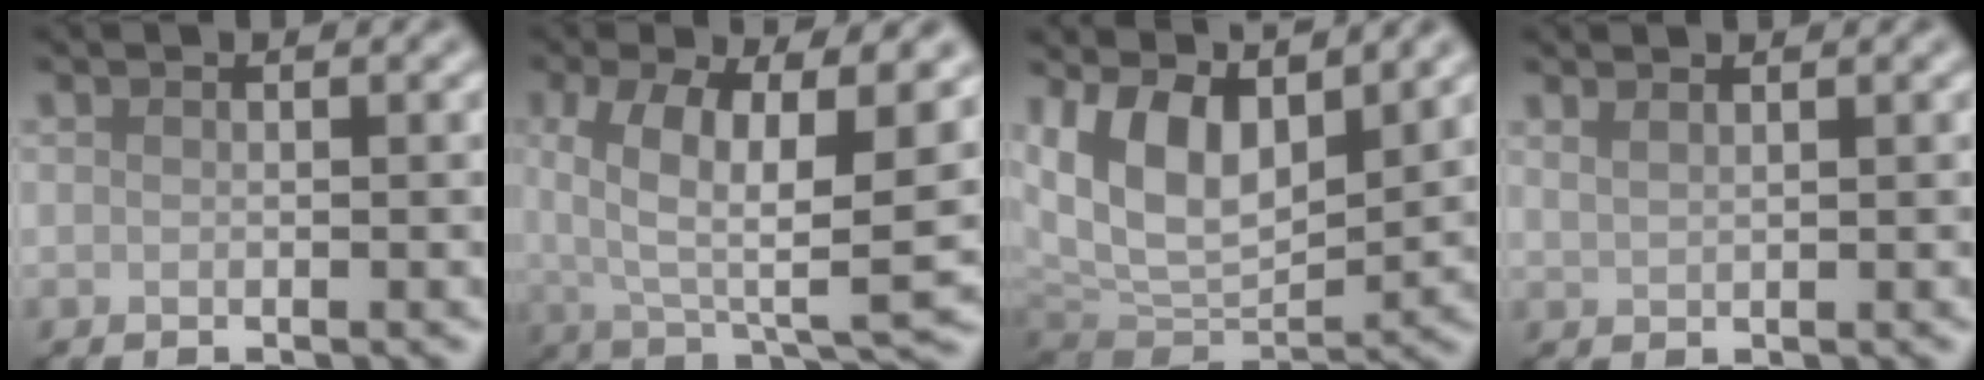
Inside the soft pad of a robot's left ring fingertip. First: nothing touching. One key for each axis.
{"total": 10.3, "fx": 2.2, "fy": 3.4, "fz": 9.5, "tx": -0.168, "ty": -0.007, "tz": 0.034}
{"total": 9.1, "fx": 3.9, "fy": 4.7, "fz": 6.8, "tx": -0.122, "ty": -0.006, "tz": 0.067}
{"total": 1.4, "fx": 1.2, "fy": 0.5, "fz": 0.7, "tx": -0.009, "ty": 0.002, "tz": 0.016}